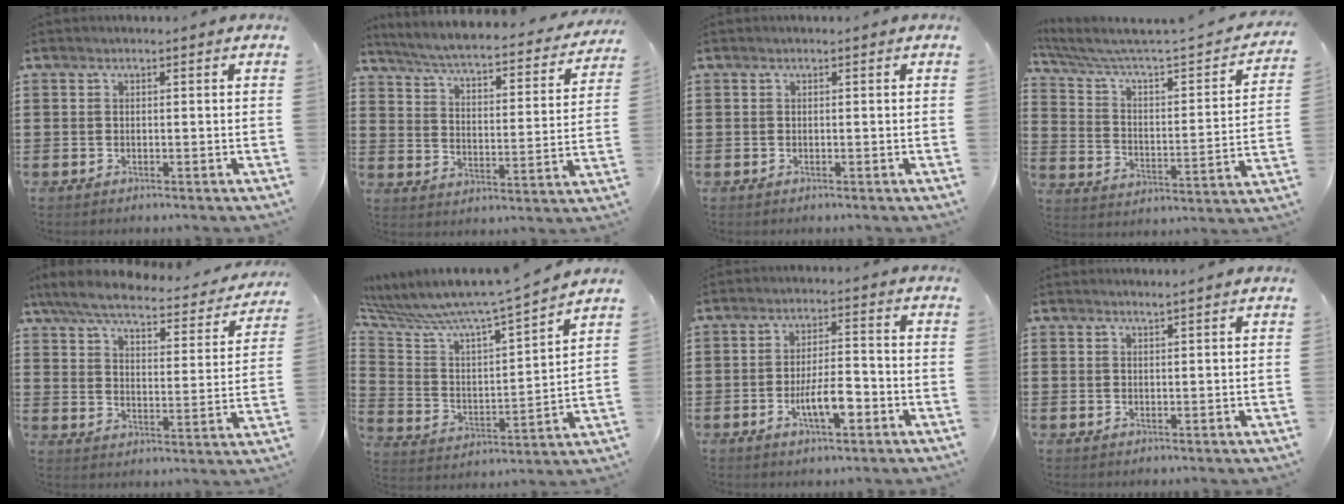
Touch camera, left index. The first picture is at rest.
{"total": 4.6, "force": [4.3, -0.1, 1.6], "torque": [-0.053, -0.036, 0.065]}
{"total": 0.0}
{"total": 4.0, "force": [3.1, 0.6, 2.5], "torque": [-0.068, -0.038, 0.041]}
{"total": 6.1, "force": [5.4, 0.8, 2.8], "torque": [-0.079, -0.031, 0.090]}
{"total": 7.5, "force": [7.0, 0.0, 2.6], "torque": [-0.088, -0.067, 0.109]}
{"total": 6.8, "force": [-2.6, 2.2, 5.9], "torque": [-0.117, 0.000, -0.049]}
{"total": 1.0, "force": [0.9, -0.2, 0.2], "torque": [-0.005, -0.003, 0.018]}